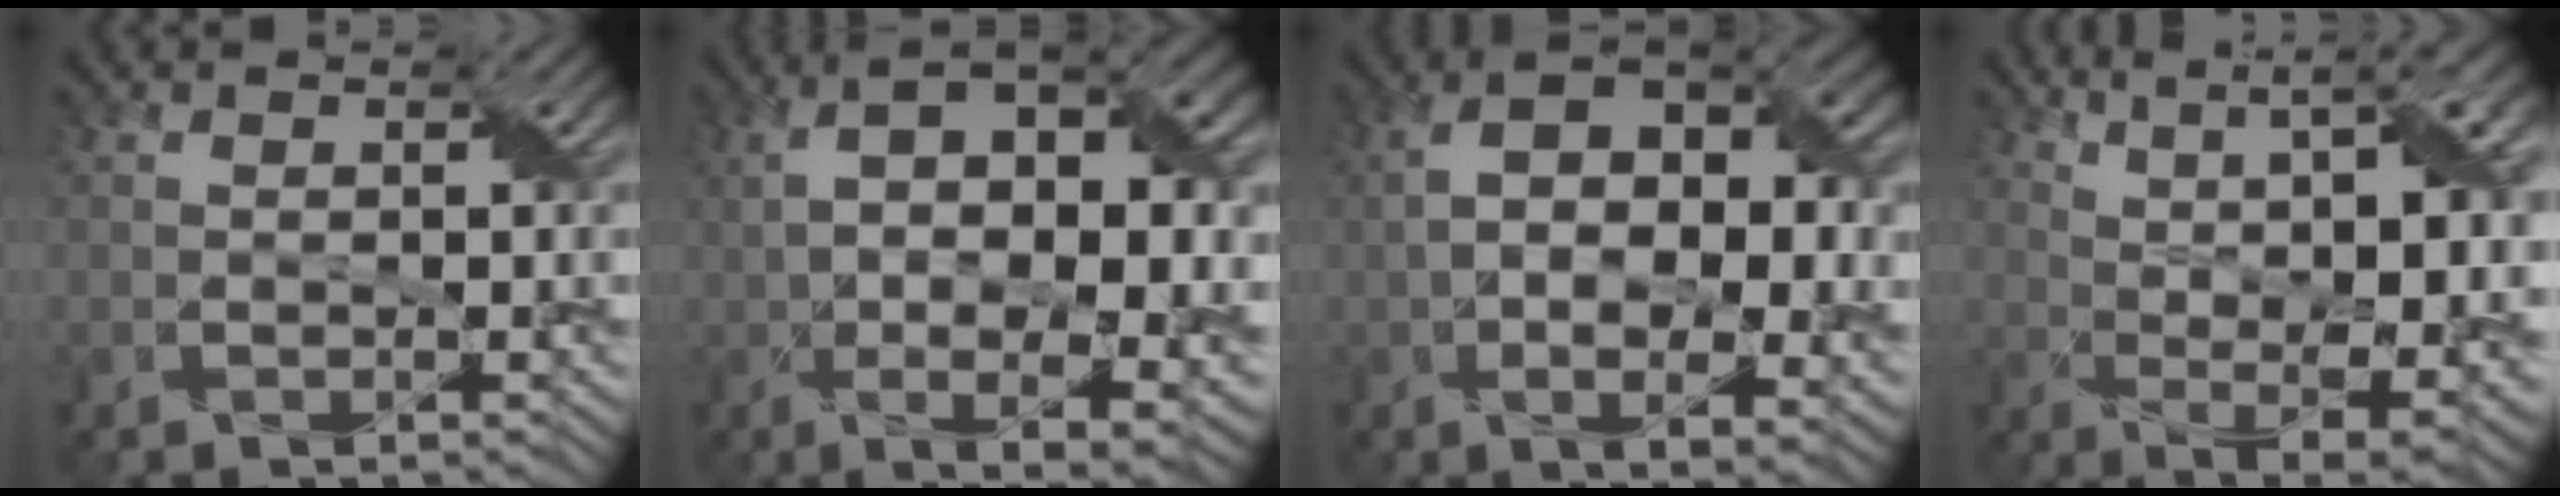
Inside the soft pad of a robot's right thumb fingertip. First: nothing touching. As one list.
[{"total": 15.0, "force": [1.5, 5.7, 13.8], "torque": [-0.218, 0.002, 0.032]}, {"total": 12.9, "force": [0.8, 6.9, 10.9], "torque": [-0.181, -0.001, 0.037]}, {"total": 15.8, "force": [5.5, 5.0, 13.9], "torque": [-0.216, 0.028, 0.100]}]